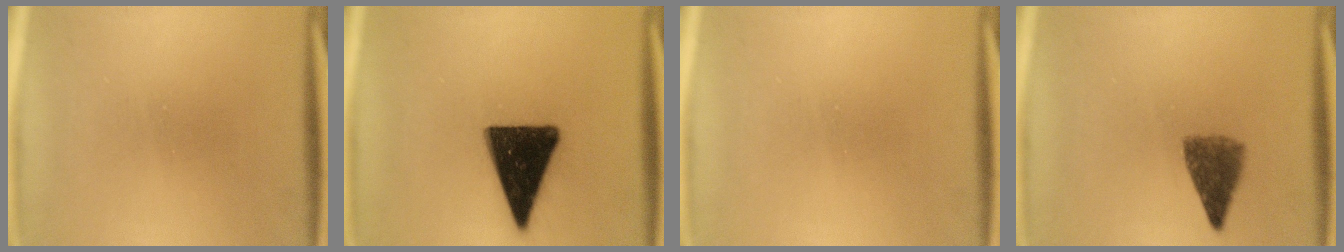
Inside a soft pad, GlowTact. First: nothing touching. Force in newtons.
{"total": 15.8}
{"total": 0.0}
{"total": 4.9}